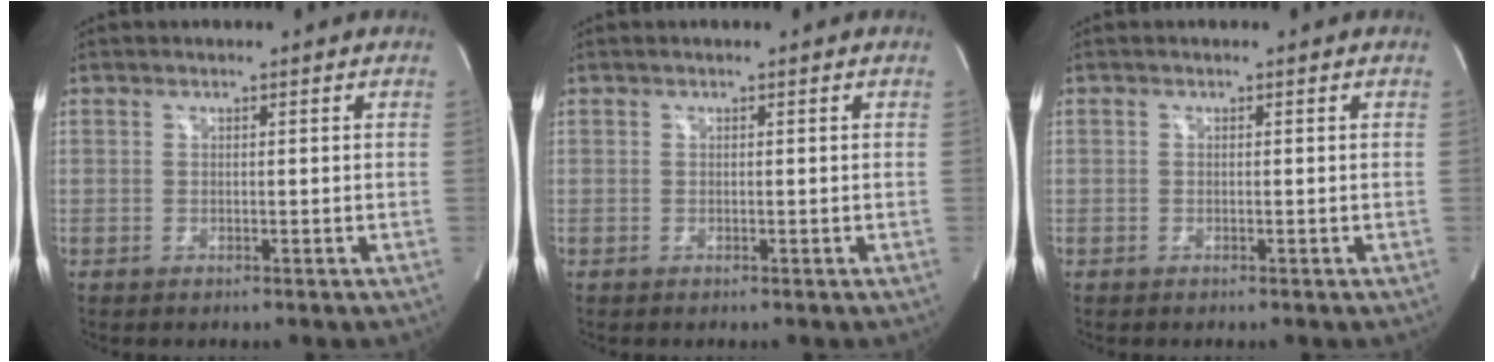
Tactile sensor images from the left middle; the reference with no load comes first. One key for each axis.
{"total": 0.0}
{"total": 0.0}